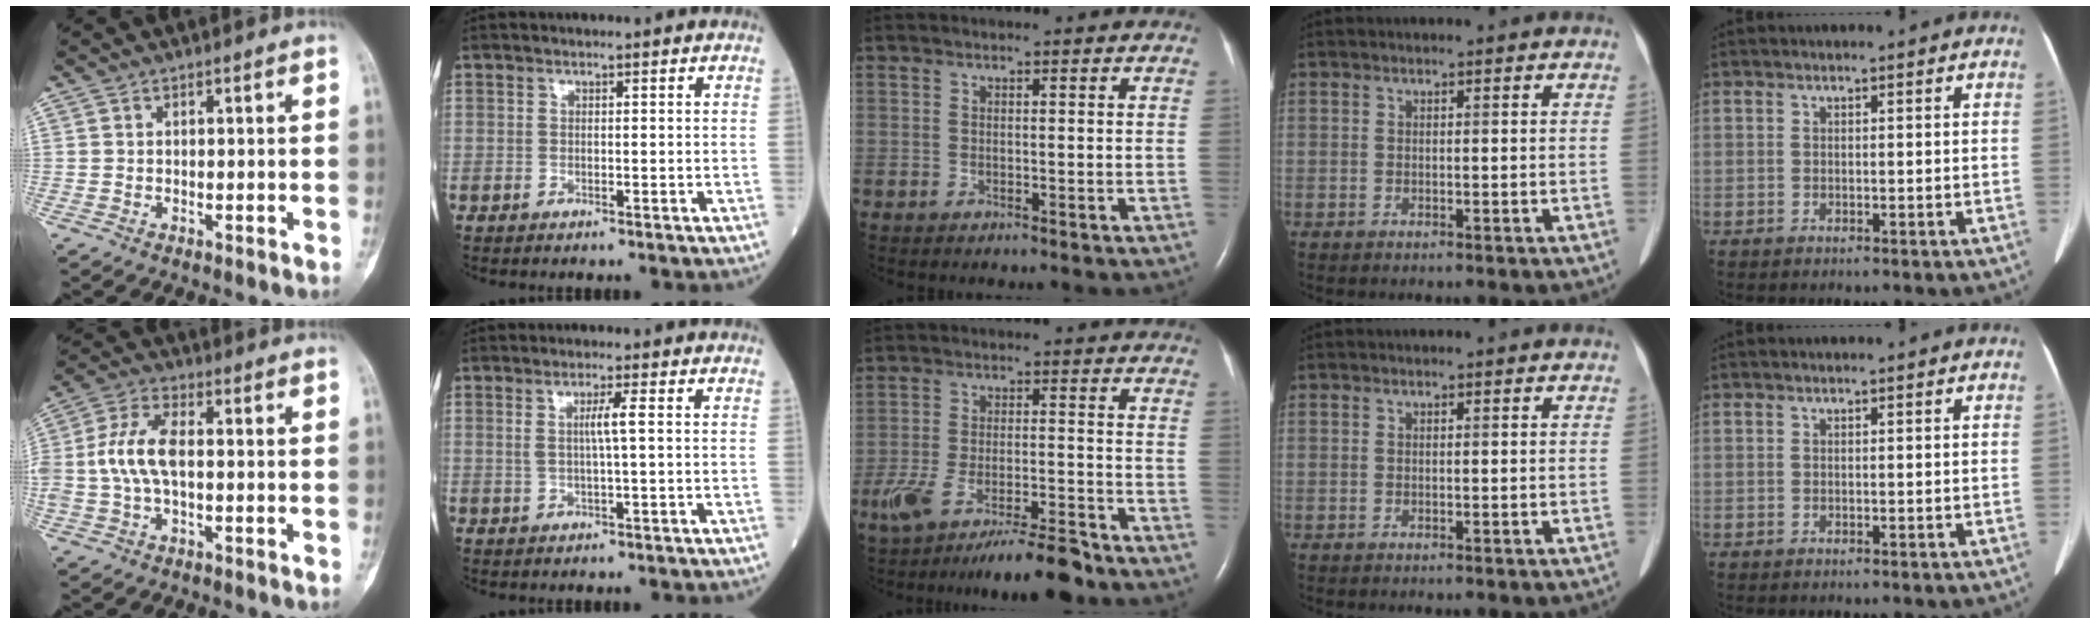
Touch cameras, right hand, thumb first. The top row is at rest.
{"thumb": {"total": 9.1, "force": [-0.2, 4.5, 7.9], "torque": [-0.178, 0.027, -0.006]}, "index": {"total": 3.1, "force": [0.5, -0.4, 3.1], "torque": [-0.059, -0.003, 0.008]}, "middle": {"total": 11.5, "force": [-9.4, 1.3, 6.5], "torque": [-0.114, -0.015, -0.155]}}